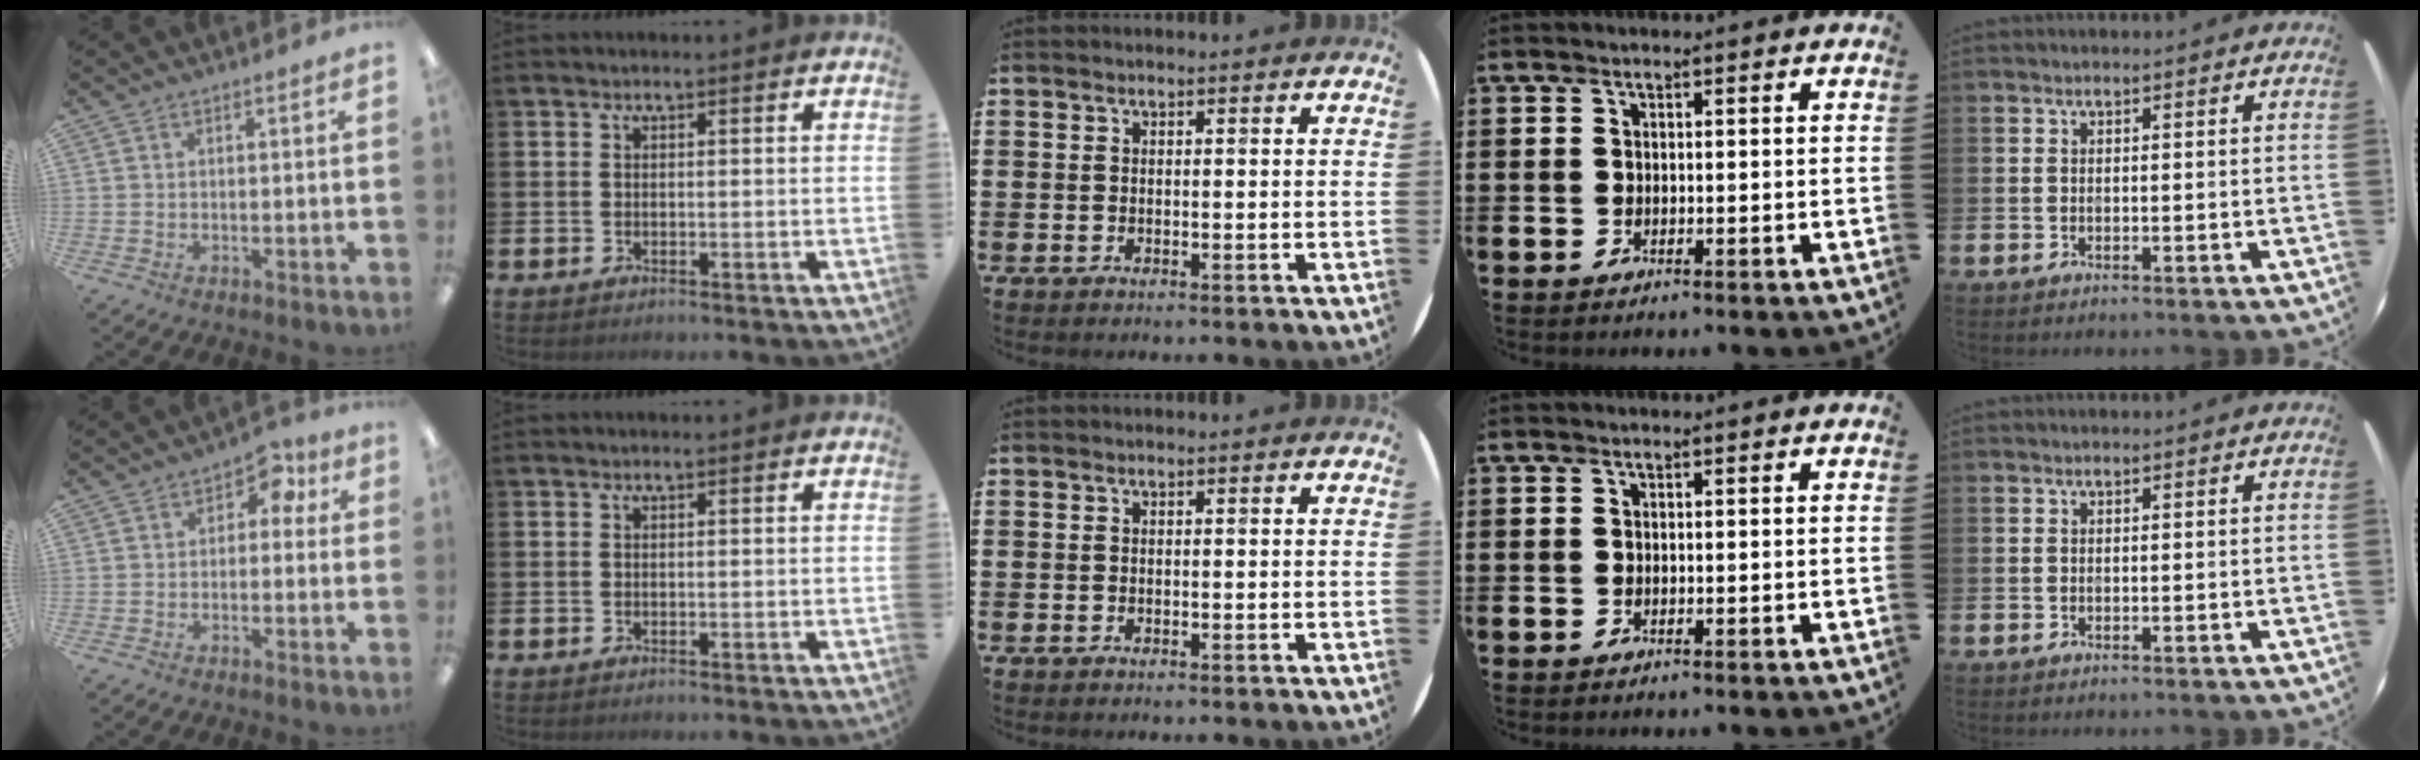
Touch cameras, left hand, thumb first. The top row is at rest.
{"thumb": {"total": 4.5, "force": [0.7, 3.2, 3.1], "torque": [-0.038, 0.006, 0.006]}}